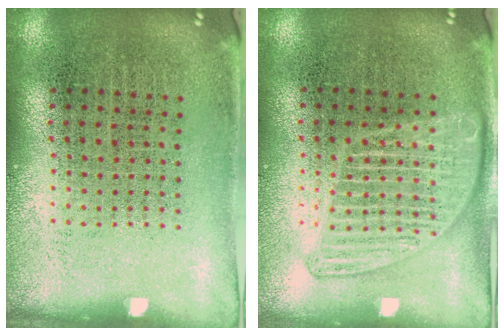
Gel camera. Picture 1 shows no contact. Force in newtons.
{"total": 1.4, "press": 1.4, "slide": 0.2}